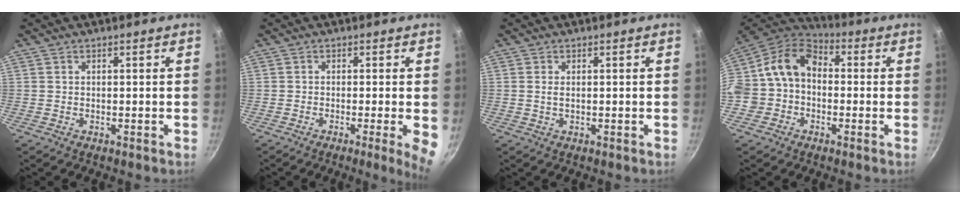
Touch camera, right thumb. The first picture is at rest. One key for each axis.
{"total": 5.2, "fx": -1.2, "fy": 0.4, "fz": 5.1, "tx": -0.058, "ty": -0.002, "tz": -0.018}
{"total": 1.3, "fx": 0.2, "fy": 0.7, "fz": 1.1, "tx": -0.021, "ty": 0.001, "tz": 0.002}
{"total": 14.6, "fx": -0.8, "fy": 11.7, "fz": 8.7, "tx": -0.139, "ty": 0.049, "tz": -0.030}